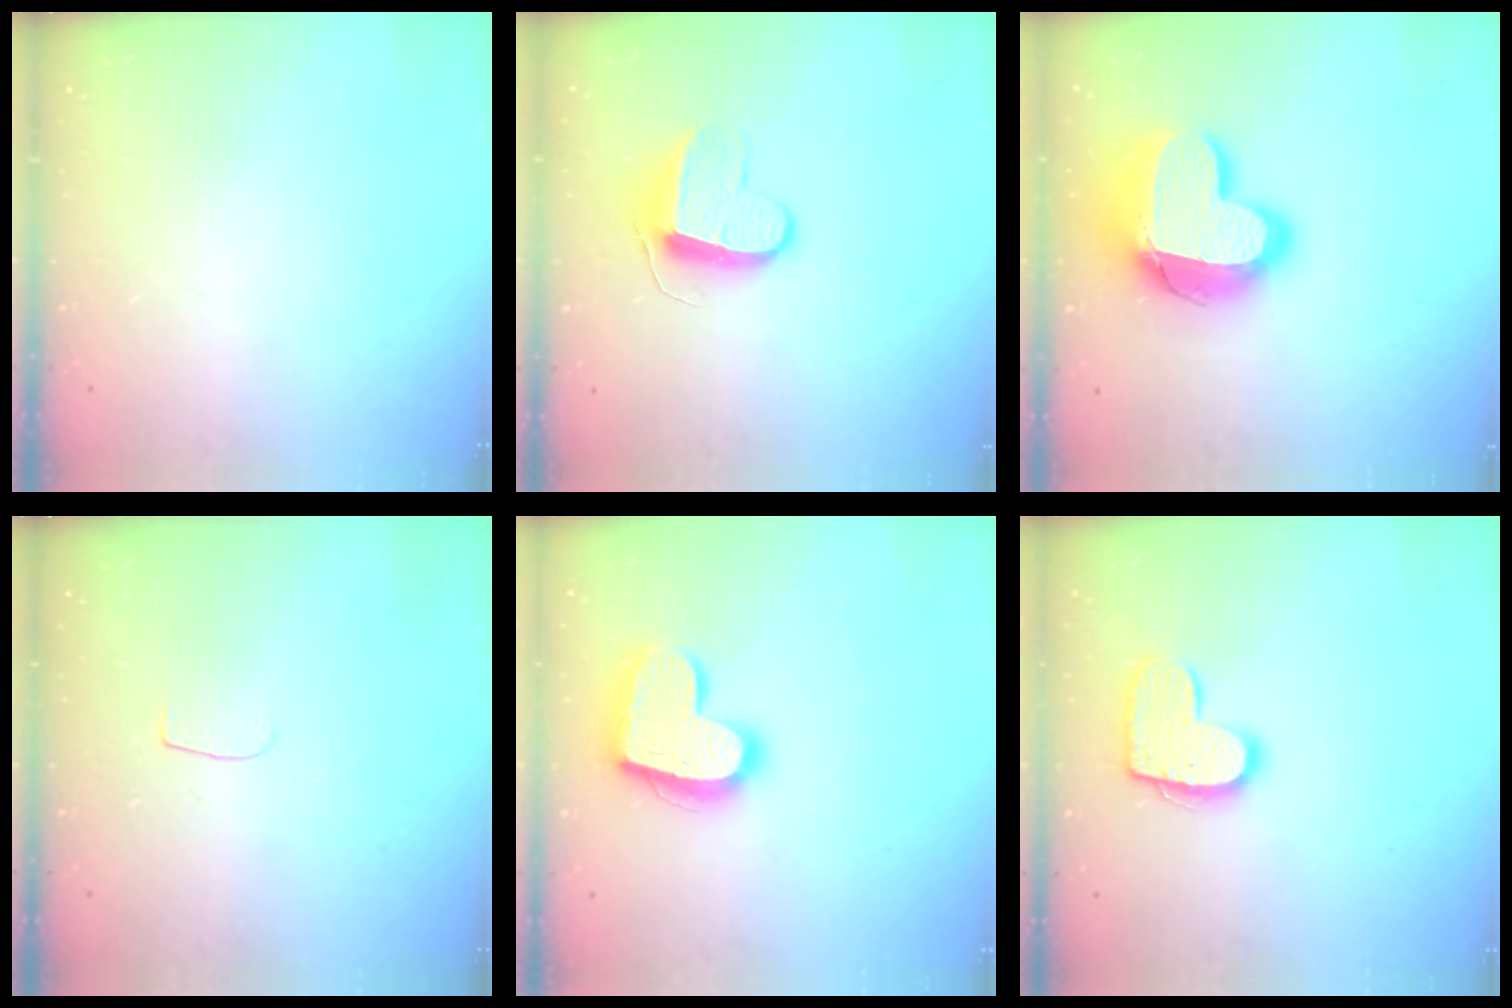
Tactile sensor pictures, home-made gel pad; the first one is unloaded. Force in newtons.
{"total": 9.8, "press": 9.8, "slide": 0.2}
{"total": 18.9, "press": 18.9, "slide": 1.2}
{"total": 3.3, "press": 3.3, "slide": 0.3}
{"total": 17.4, "press": 17.3, "slide": 1.4}
{"total": 12.4, "press": 12.4, "slide": 0.6}